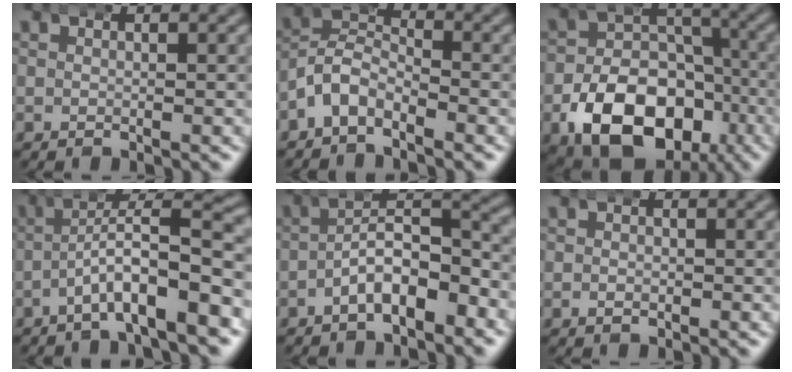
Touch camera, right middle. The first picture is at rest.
{"total": 6.2, "force": [-2.5, 5.3, 2.0], "torque": [-0.043, -0.016, -0.056]}
{"total": 12.4, "force": [-5.6, 8.4, 7.2], "torque": [-0.118, -0.032, -0.082]}
{"total": 6.7, "force": [-2.6, 1.8, 5.9], "torque": [-0.088, 0.004, -0.038]}
{"total": 5.8, "force": [-3.3, 2.9, 3.7], "torque": [-0.037, 0.001, -0.058]}
{"total": 0.7, "force": [-0.3, 0.5, 0.3], "torque": [-0.010, -0.004, -0.003]}